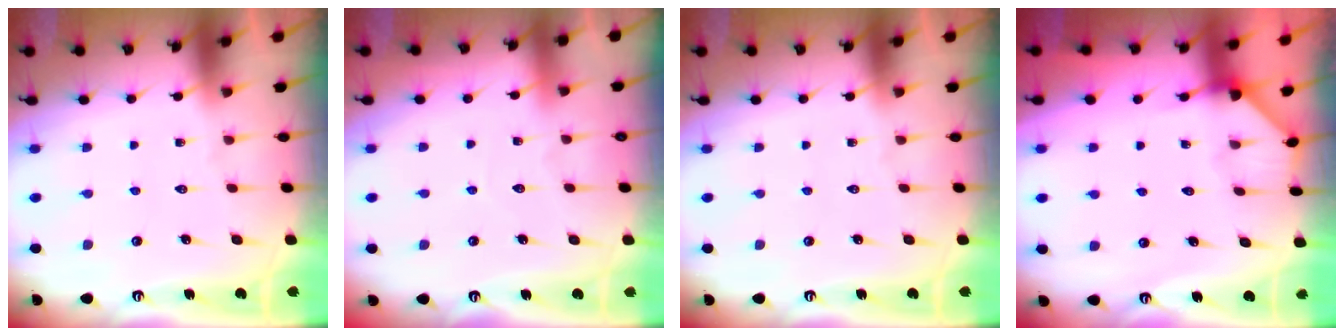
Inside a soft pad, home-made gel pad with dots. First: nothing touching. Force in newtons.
{"total": 3.0, "press": 3.0, "slide": 0.3}
{"total": 0.0}
{"total": 2.5, "press": 2.5, "slide": 0.2}